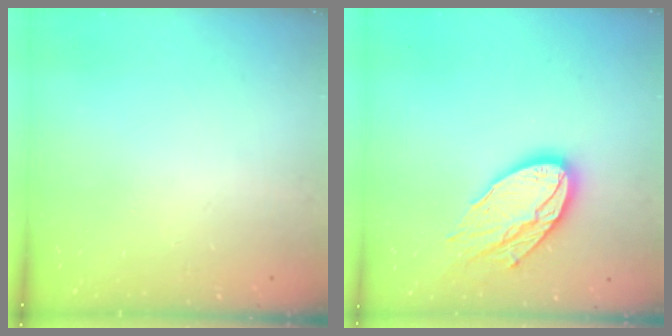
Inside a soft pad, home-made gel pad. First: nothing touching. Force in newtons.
{"total": 15.8, "press": 15.7, "slide": 1.2}